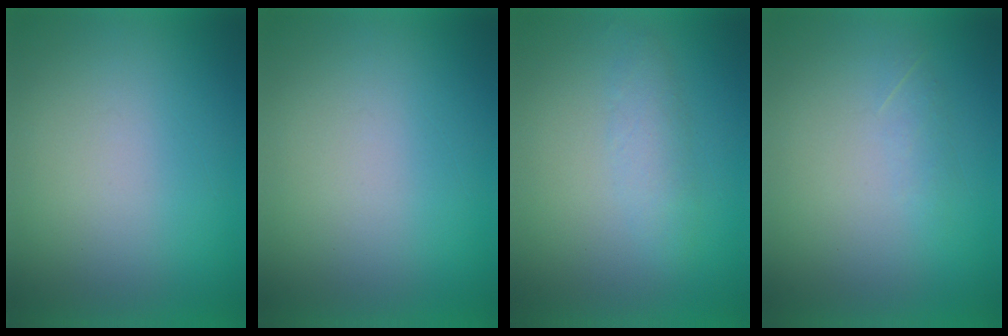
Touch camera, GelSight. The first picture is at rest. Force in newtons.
{"total": 0.0}
{"total": 2.4}
{"total": 1.3}